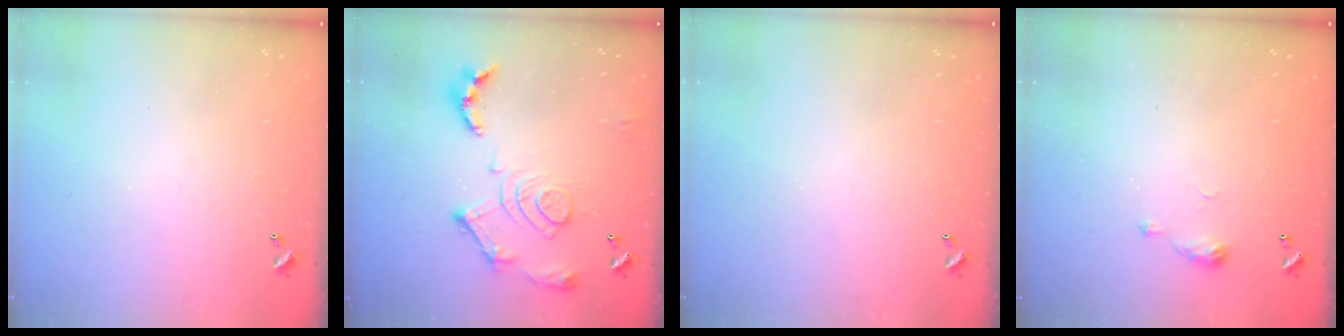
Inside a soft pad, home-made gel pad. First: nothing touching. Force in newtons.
{"total": 16.8, "press": 16.7, "slide": 1.6}
{"total": 0.0}
{"total": 5.4, "press": 5.3, "slide": 0.8}